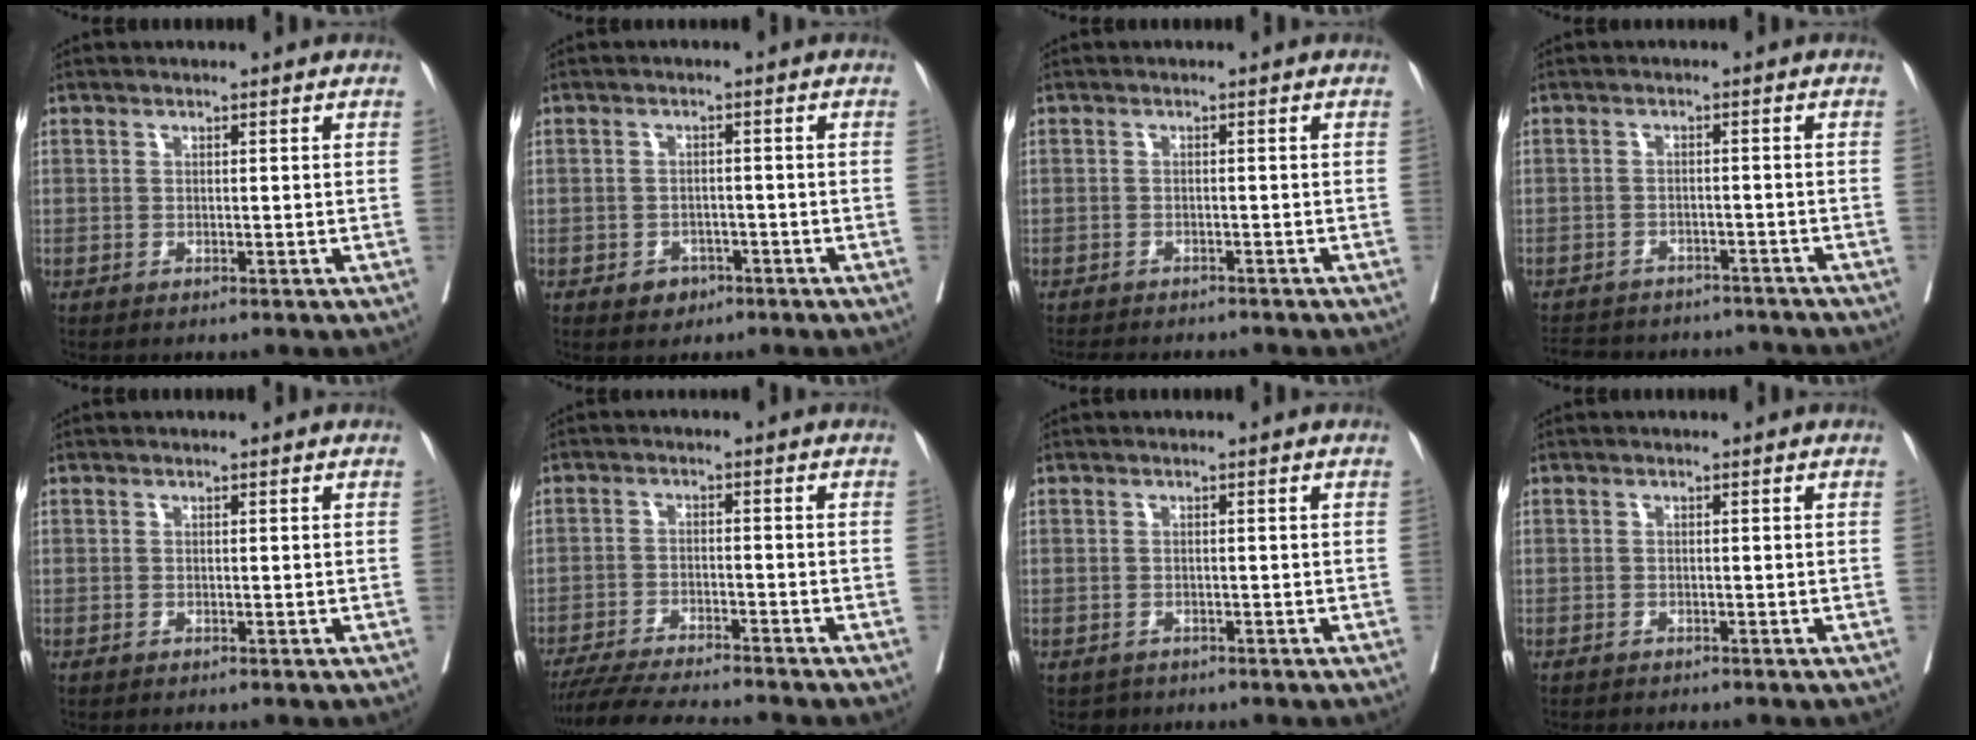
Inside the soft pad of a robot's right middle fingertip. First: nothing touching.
{"total": 2.8, "force": [-1.6, 2.1, 0.9], "torque": [-0.005, 0.008, -0.018]}
{"total": 7.5, "force": [-6.6, 2.3, 2.5], "torque": [-0.031, -0.003, -0.088]}
{"total": 14.2, "force": [-12.8, 5.0, 3.8], "torque": [-0.086, 0.009, -0.160]}
{"total": 0.0}
{"total": 11.9, "force": [-10.7, 0.2, 5.2], "torque": [-0.073, -0.020, -0.171]}
{"total": 1.6, "force": [-1.2, 1.1, 0.0], "torque": [-0.002, 0.002, -0.017]}
{"total": 1.9, "force": [-1.7, 0.6, 0.5], "torque": [-0.013, -0.003, -0.024]}